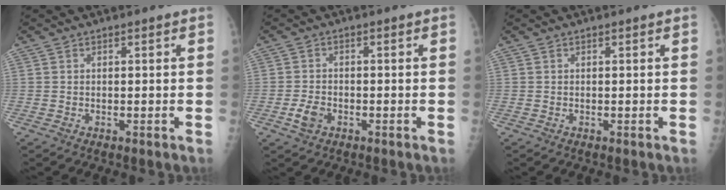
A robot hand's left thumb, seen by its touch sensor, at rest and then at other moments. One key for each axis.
{"total": 3.4, "fx": -1.5, "fy": 2.3, "fz": 1.9, "tx": -0.035, "ty": 0.006, "tz": -0.029}
{"total": 0.0}